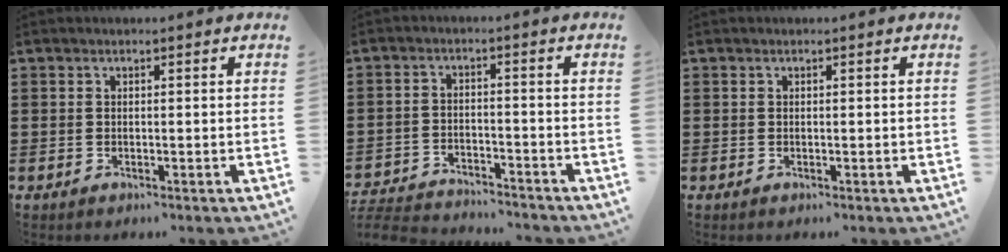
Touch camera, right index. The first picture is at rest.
{"total": 4.3, "force": [-4.3, 0.3, 0.3], "torque": [-0.023, -0.003, -0.095]}
{"total": 0.0}